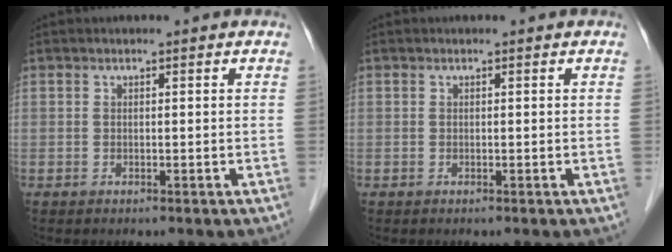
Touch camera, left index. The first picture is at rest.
{"total": 0.0}